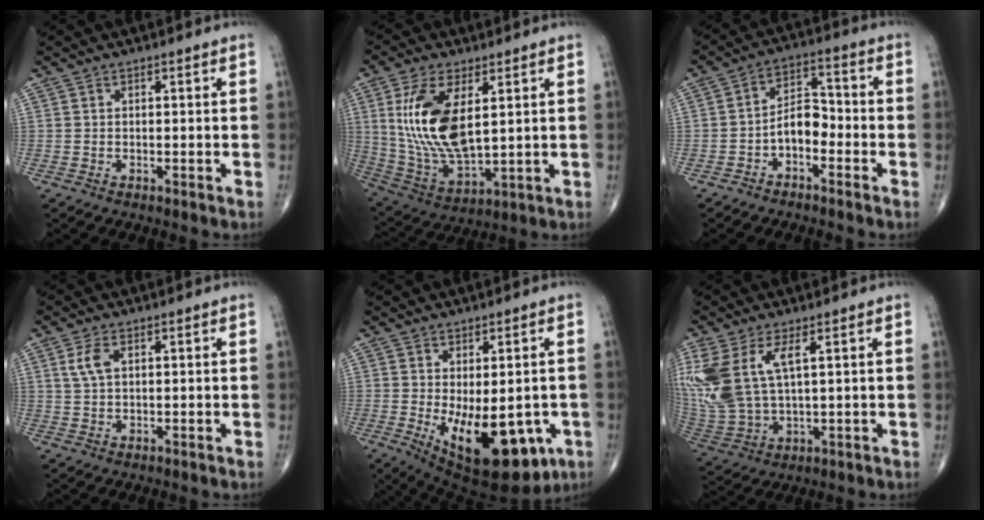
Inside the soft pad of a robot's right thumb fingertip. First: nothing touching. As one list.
[{"total": 16.8, "force": [4.0, 7.8, 14.4], "torque": [-0.287, -0.022, 0.090]}, {"total": 6.4, "force": [-2.6, 3.8, 4.4], "torque": [-0.059, 0.039, -0.056]}, {"total": 3.6, "force": [1.2, 1.9, 2.8], "torque": [-0.064, 0.005, 0.025]}, {"total": 17.7, "force": [-5.4, 8.8, 14.4], "torque": [-0.185, -0.016, -0.054]}, {"total": 16.0, "force": [4.8, 7.6, 13.2], "torque": [-0.317, -0.015, 0.106]}]